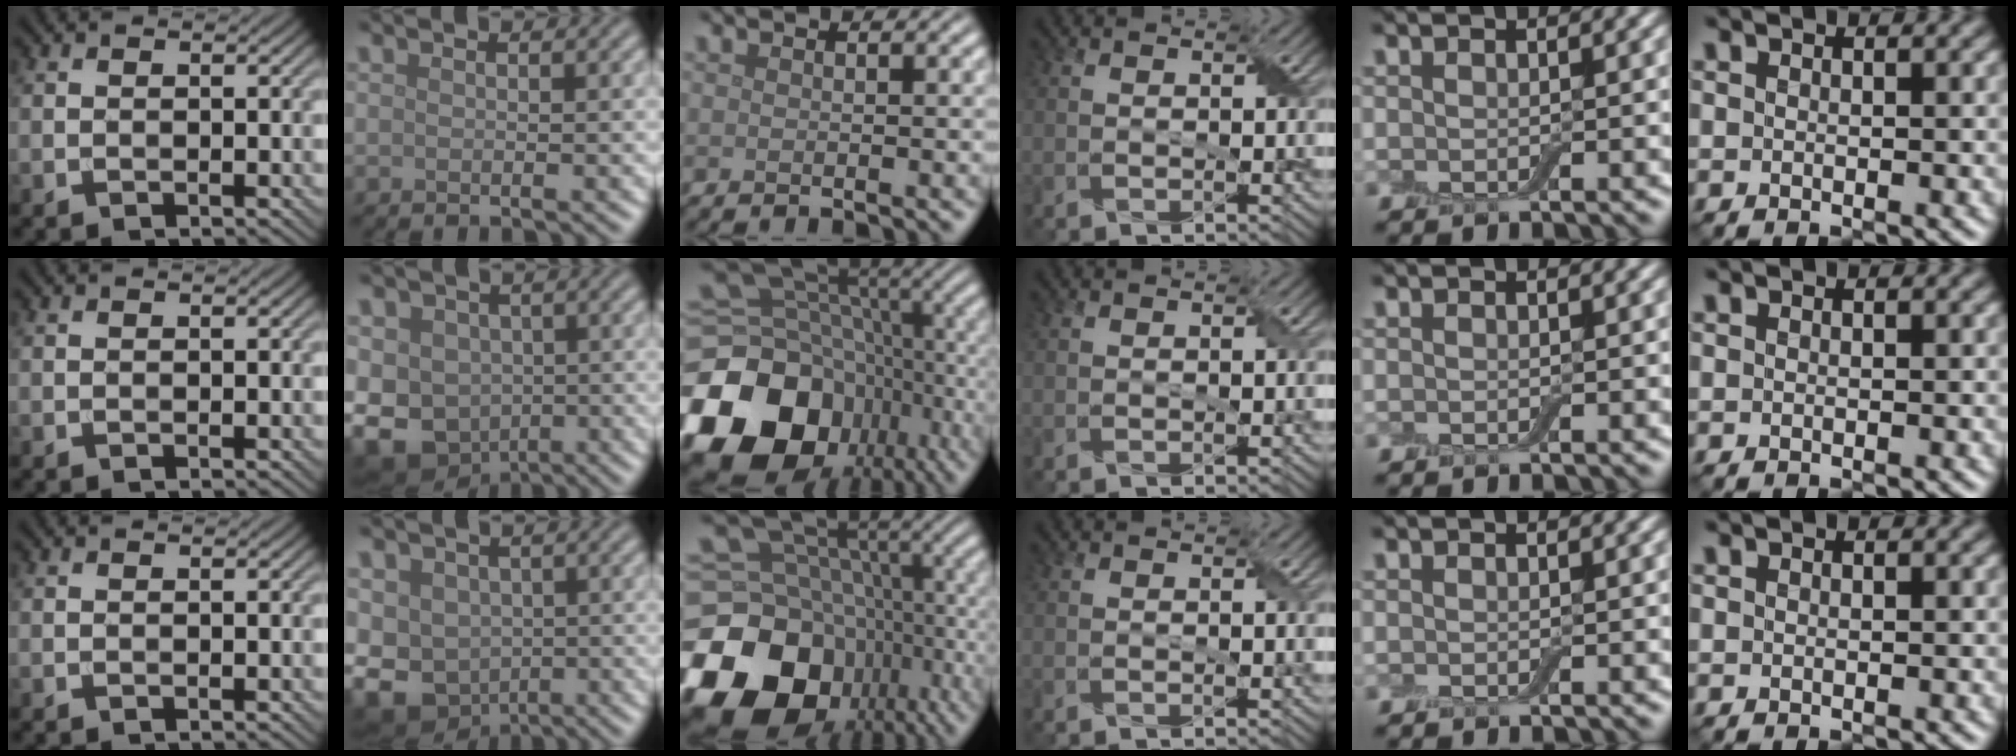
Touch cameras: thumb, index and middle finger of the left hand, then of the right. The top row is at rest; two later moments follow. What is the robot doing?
{"motion": "fold", "object": "aluminum foil"}